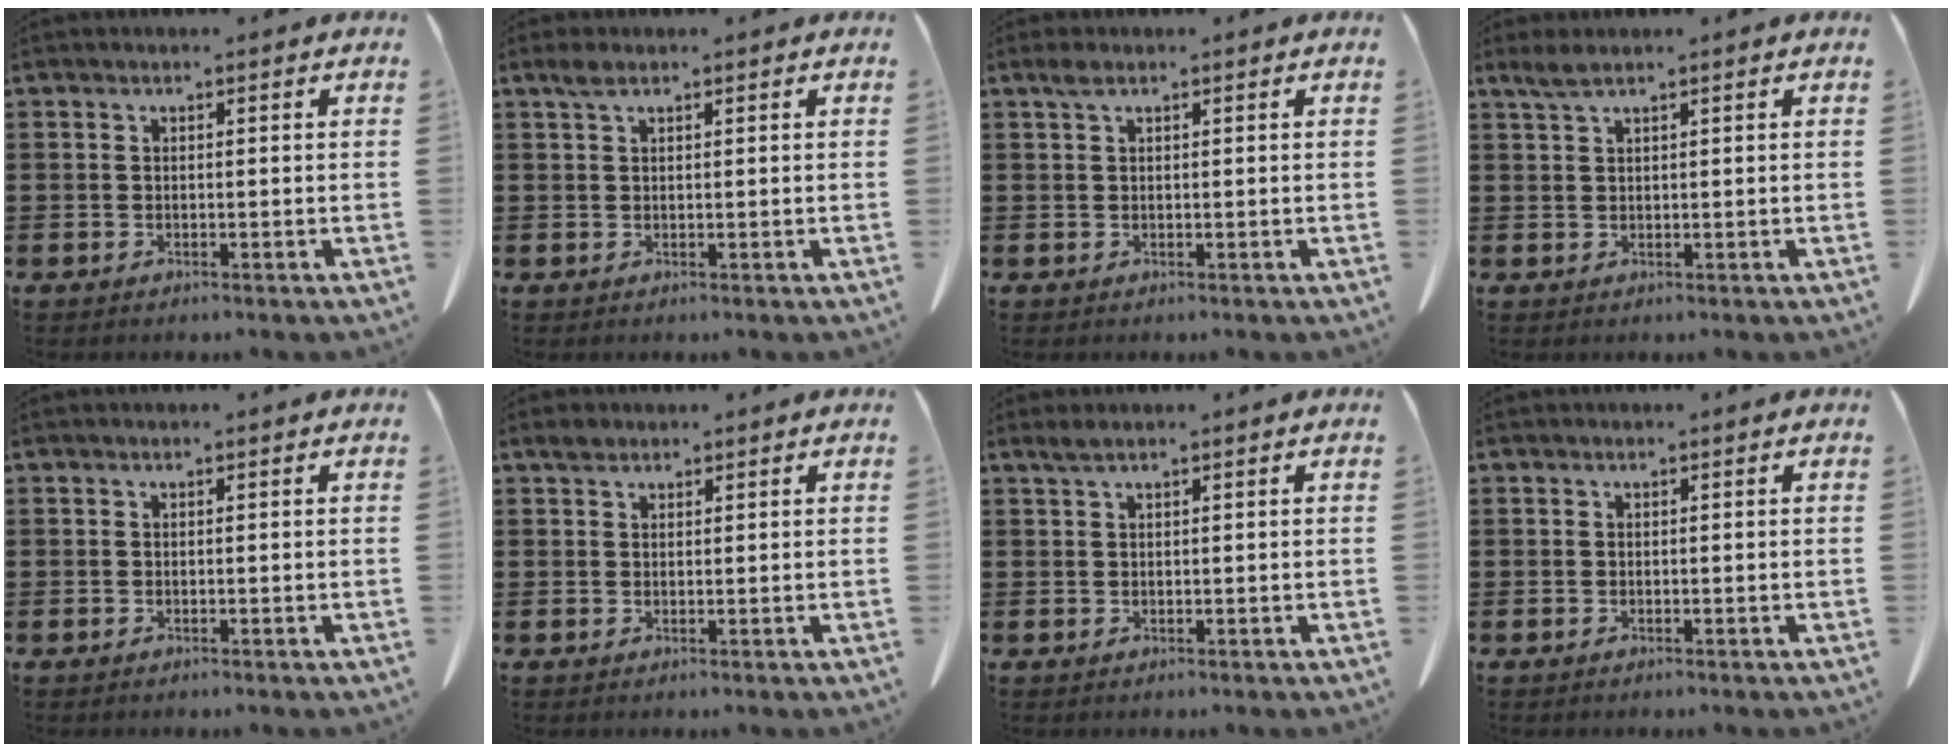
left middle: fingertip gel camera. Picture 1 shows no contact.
{"total": 1.7, "force": [0.9, 0.7, 1.3], "torque": [-0.029, 0.004, 0.015]}
{"total": 1.3, "force": [0.6, 0.5, 1.1], "torque": [-0.024, 0.003, 0.011]}
{"total": 2.0, "force": [1.4, 0.2, 1.4], "torque": [-0.030, 0.001, 0.027]}
{"total": 0.0}
{"total": 1.6, "force": [1.3, 0.8, 0.6], "torque": [-0.016, 0.005, 0.025]}
{"total": 1.2, "force": [0.9, 0.1, 0.8], "torque": [-0.018, 0.001, 0.016]}
{"total": 0.0}